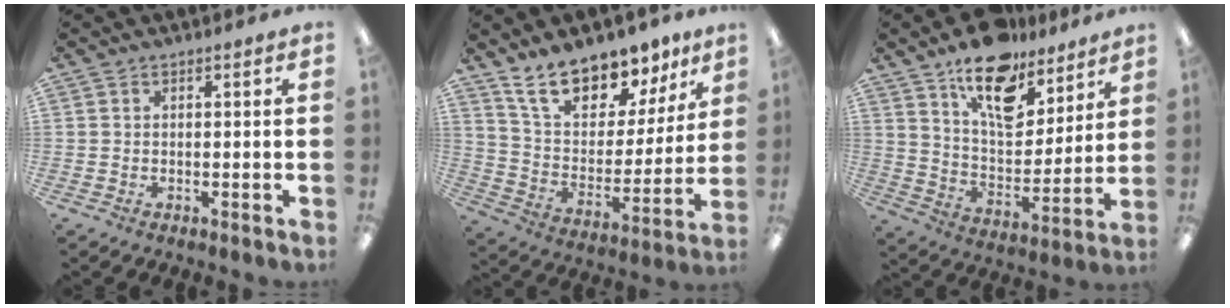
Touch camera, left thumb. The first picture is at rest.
{"total": 17.2, "force": [13.8, 7.5, 7.1], "torque": [-0.136, -0.090, 0.247]}
{"total": 16.4, "force": [12.1, 8.0, 7.5], "torque": [-0.118, -0.077, 0.215]}